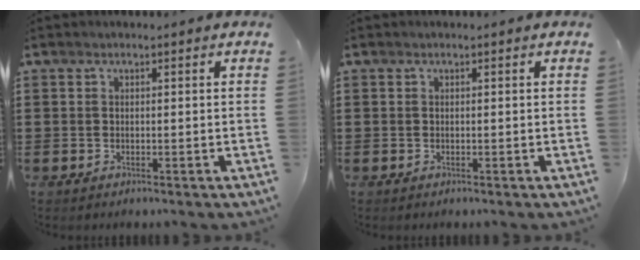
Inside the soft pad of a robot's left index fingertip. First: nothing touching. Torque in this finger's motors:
{"motor_torque": [-0.03, -0.02, 0.00, 0.00]}